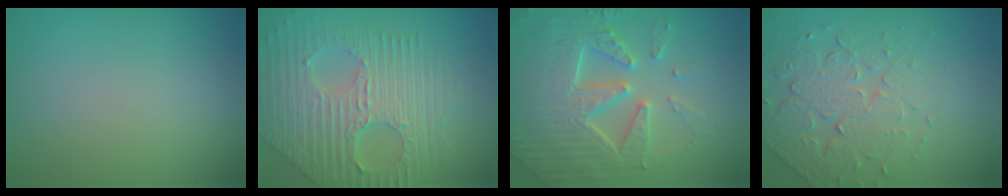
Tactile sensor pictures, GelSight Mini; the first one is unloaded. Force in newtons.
{"total": 8.9, "press": 6.0, "slide": 6.6}
{"total": 7.7, "press": 7.5, "slide": 1.6}
{"total": 4.8, "press": 3.7, "slide": 3.0}